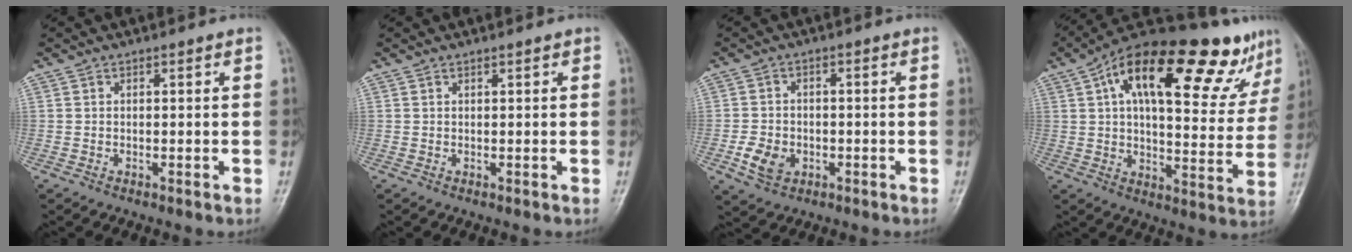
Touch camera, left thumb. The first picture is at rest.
{"total": 0.5, "force": [0.4, 0.2, 0.3], "torque": [-0.005, -0.001, 0.005]}
{"total": 5.5, "force": [-1.8, 4.3, 2.9], "torque": [-0.045, 0.006, -0.029]}
{"total": 26.5, "force": [14.4, 9.6, 20.0], "torque": [-0.254, 0.004, 0.215]}